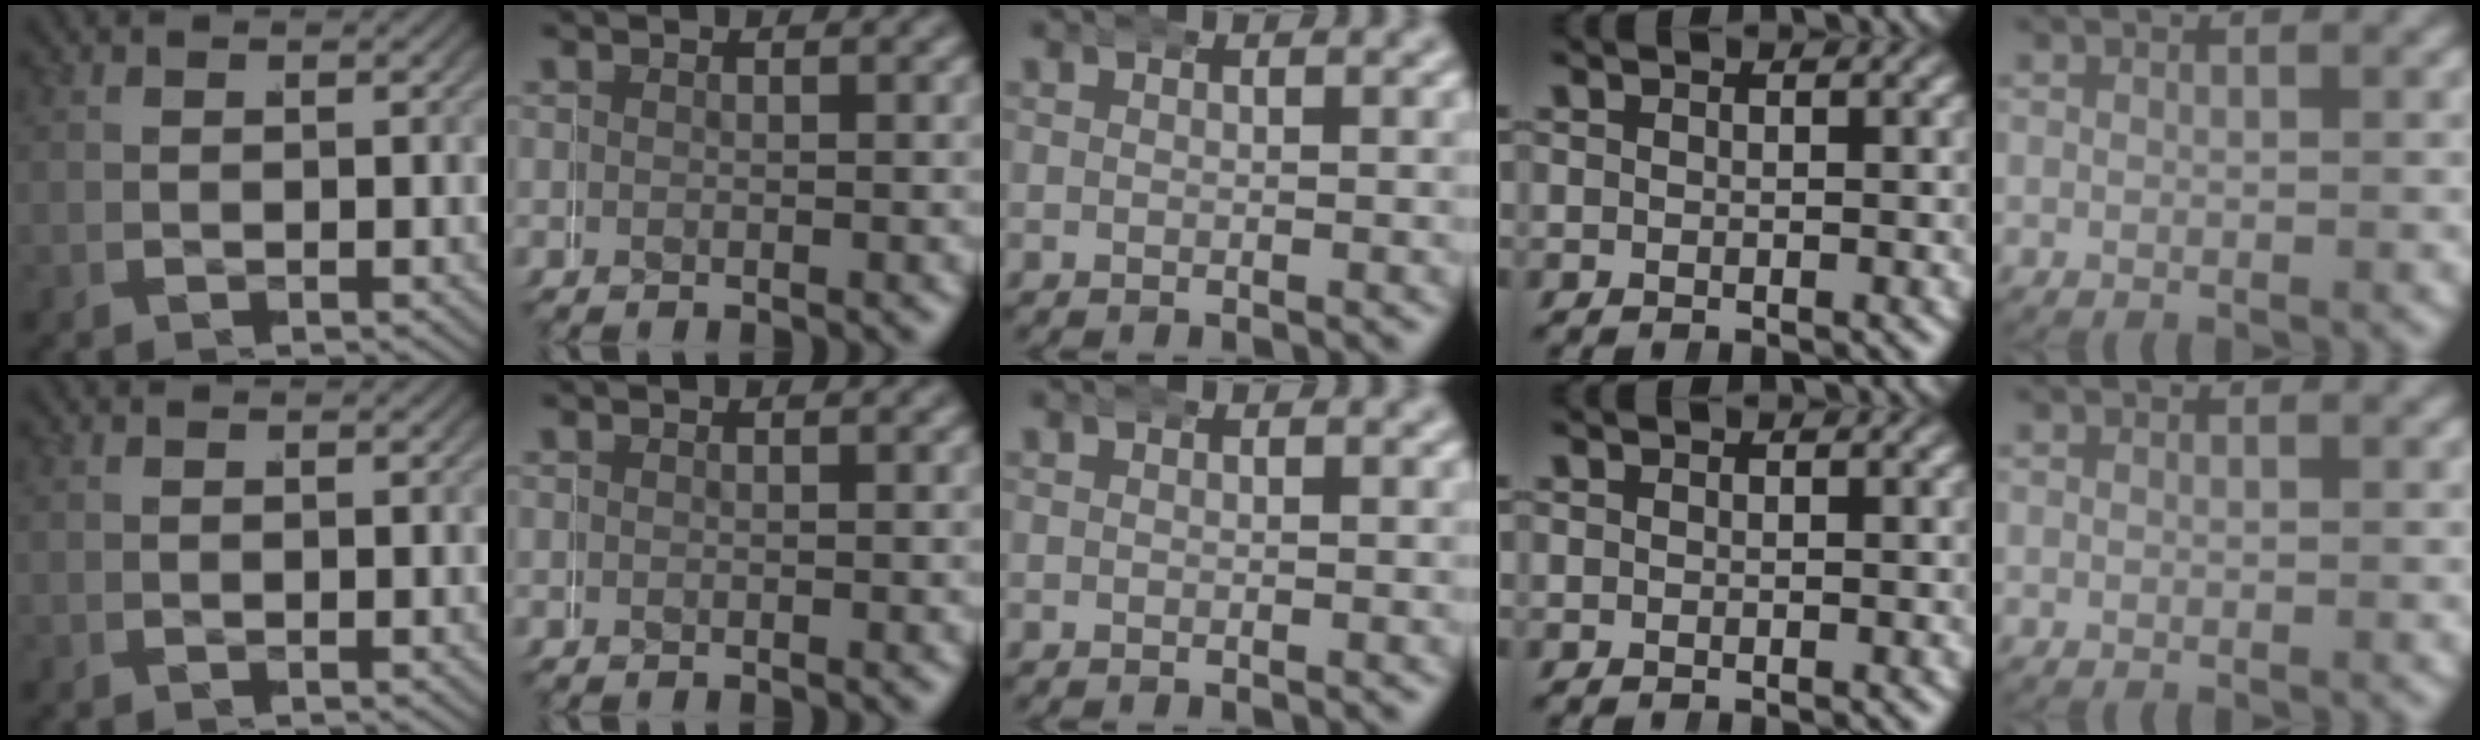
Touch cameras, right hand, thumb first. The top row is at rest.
{}